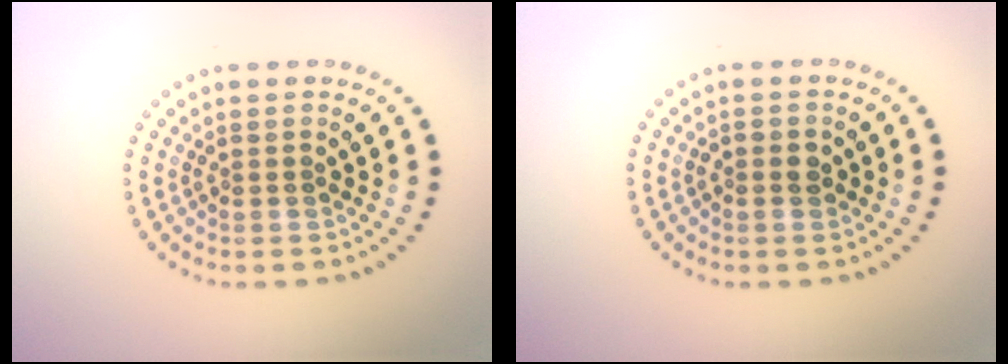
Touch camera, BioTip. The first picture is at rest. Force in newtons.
{"total": 1.4, "press": 1.3, "slide": 0.3}